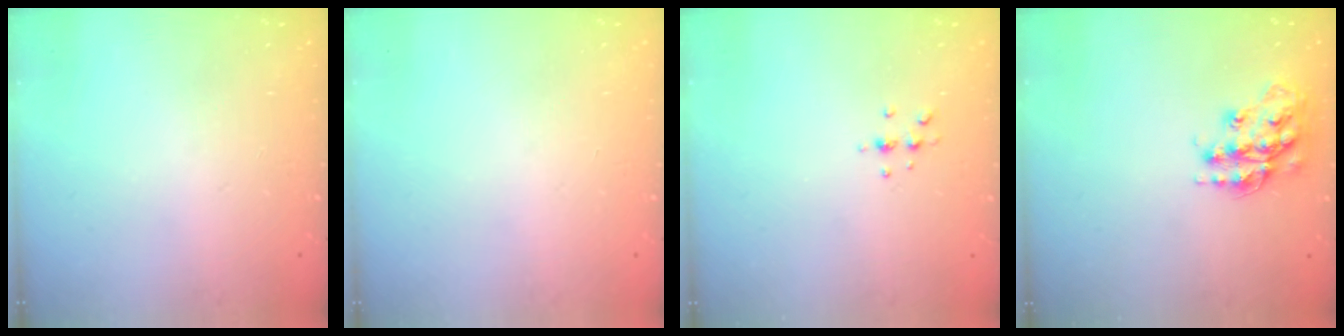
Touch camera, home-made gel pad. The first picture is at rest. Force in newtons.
{"total": 0.0}
{"total": 4.4, "press": 4.3, "slide": 0.6}
{"total": 14.6, "press": 14.5, "slide": 0.7}